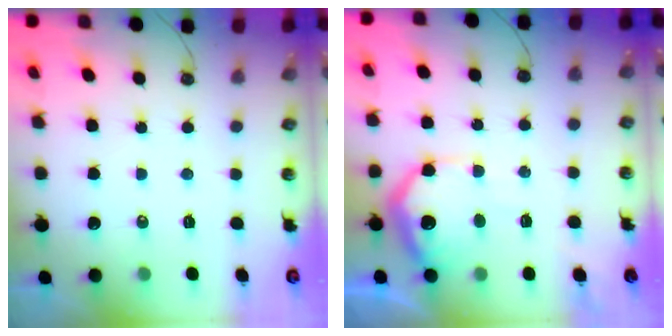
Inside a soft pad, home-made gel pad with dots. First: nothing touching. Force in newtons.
{"total": 15.3, "press": 15.3, "slide": 1.1}